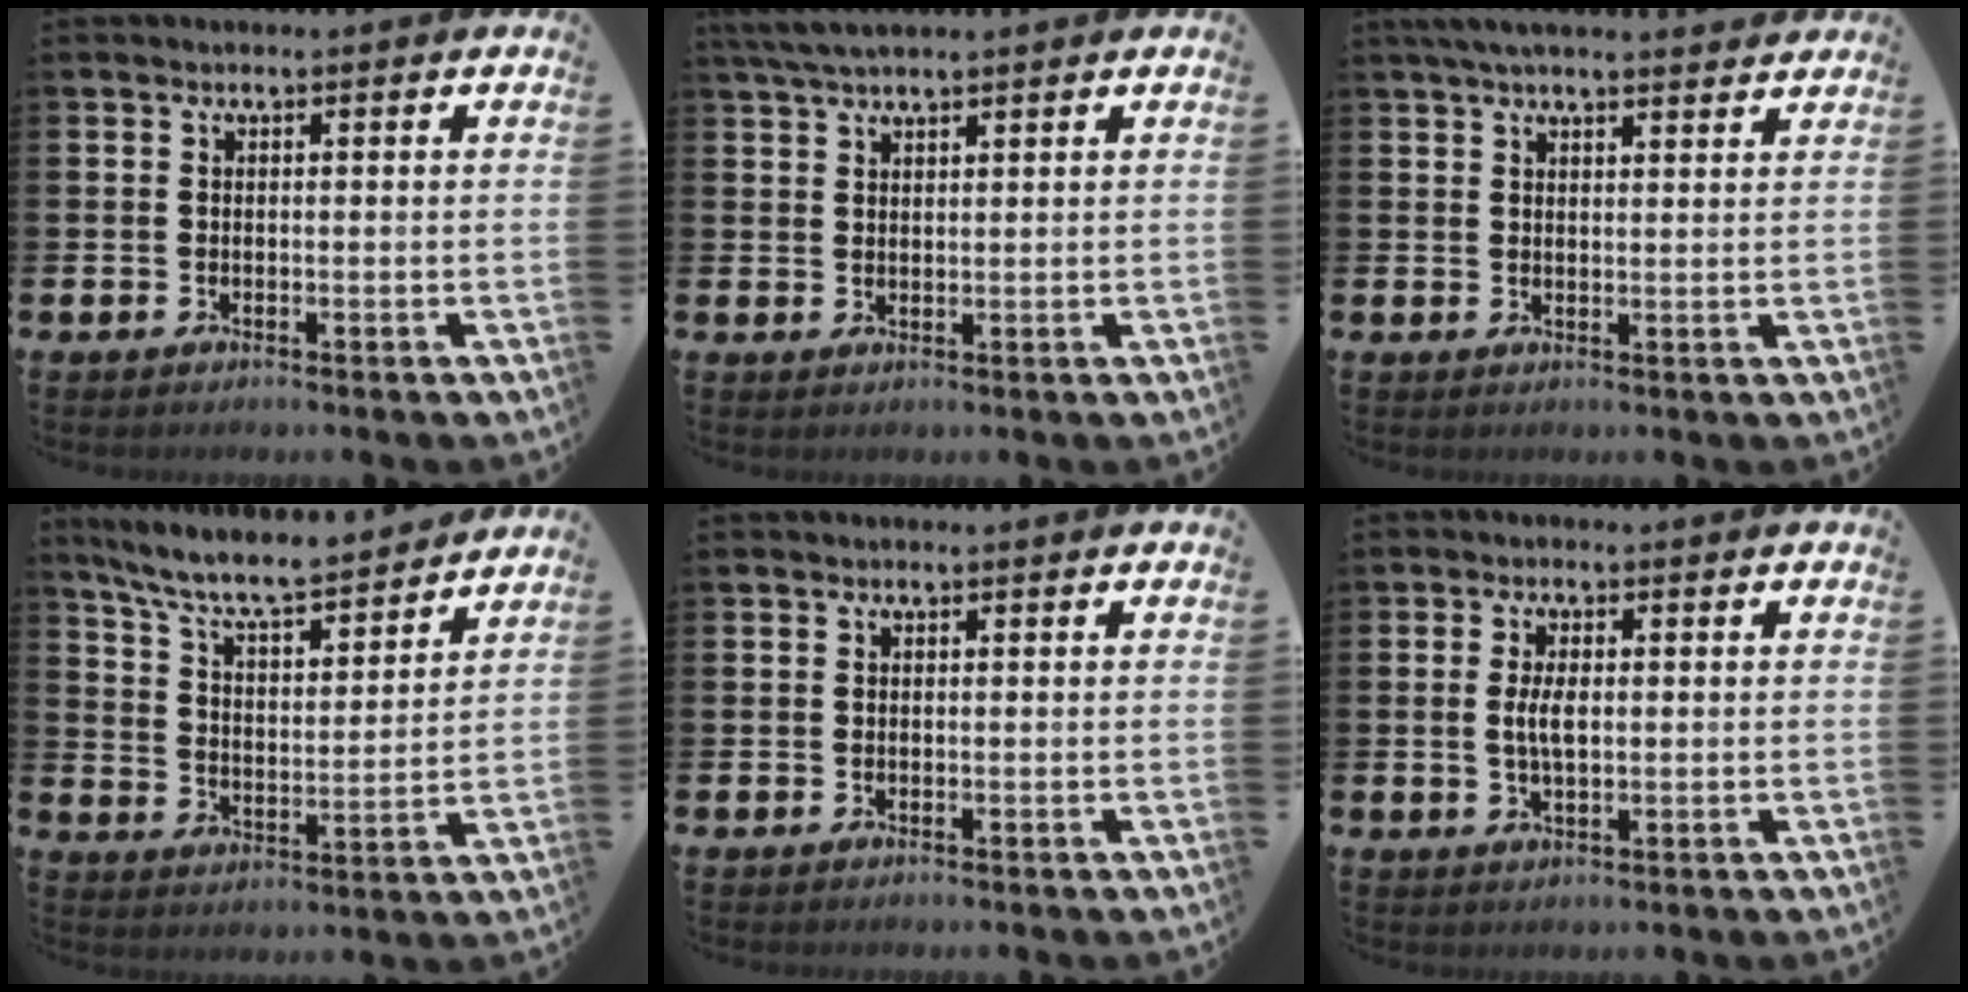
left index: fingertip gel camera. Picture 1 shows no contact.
{"total": 3.8, "force": [3.3, 0.7, 1.7], "torque": [-0.038, -0.004, 0.061]}
{"total": 4.1, "force": [3.8, 0.6, 1.5], "torque": [-0.036, -0.009, 0.069]}
{"total": 8.3, "force": [7.7, 1.0, 2.9], "torque": [-0.095, -0.055, 0.134]}
{"total": 0.0}
{"total": 3.4, "force": [0.3, 1.4, 3.1], "torque": [-0.056, 0.004, 0.002]}